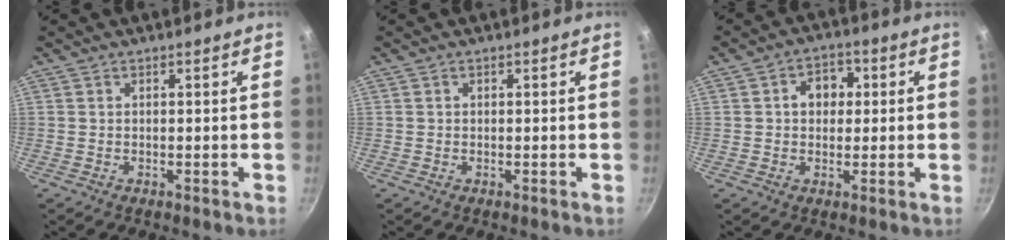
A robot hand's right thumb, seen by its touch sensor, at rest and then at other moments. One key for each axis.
{"total": 0.0}
{"total": 5.8, "fx": 0.9, "fy": 4.4, "fz": 3.7, "tx": -0.028, "ty": 0.009, "tz": 0.007}